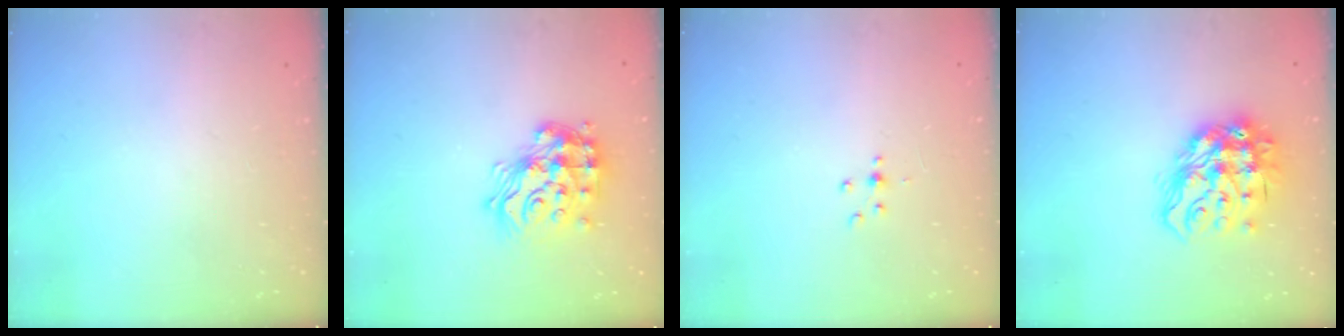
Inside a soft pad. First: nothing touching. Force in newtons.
{"total": 18.4, "press": 18.4, "slide": 1.0}
{"total": 2.2, "press": 2.1, "slide": 0.5}
{"total": 19.6, "press": 19.5, "slide": 2.0}